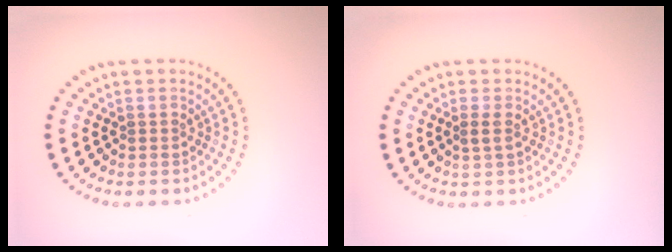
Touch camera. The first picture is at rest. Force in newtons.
{"total": 1.0, "press": 0.9, "slide": 0.4}